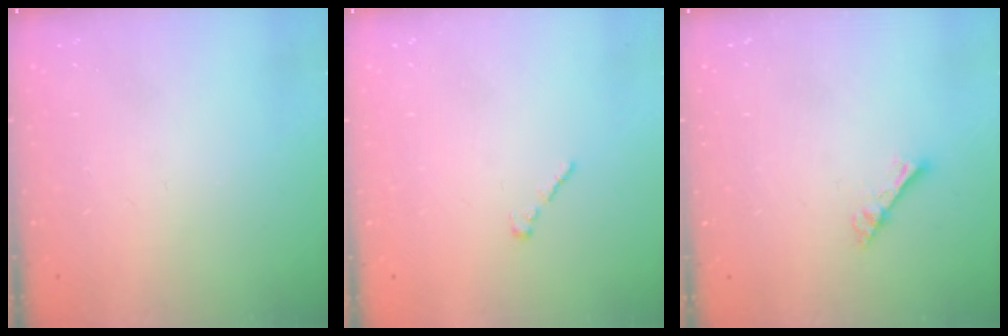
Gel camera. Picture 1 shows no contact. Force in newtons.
{"total": 1.0, "press": 0.9, "slide": 0.5}
{"total": 2.8, "press": 2.8, "slide": 0.2}